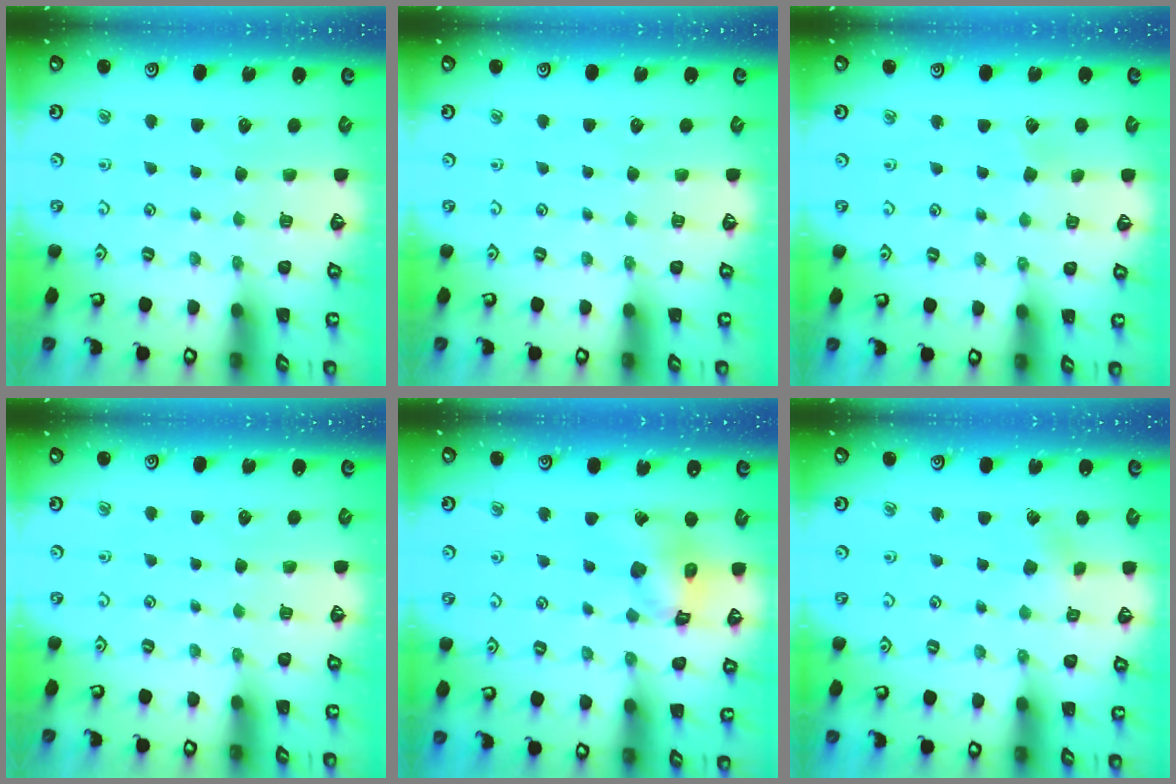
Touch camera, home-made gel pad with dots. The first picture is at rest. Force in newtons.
{"total": 0.0}
{"total": 2.9, "press": 2.9, "slide": 0.3}
{"total": 0.0}
{"total": 14.1, "press": 14.0, "slide": 1.6}
{"total": 2.6, "press": 2.4, "slide": 0.9}